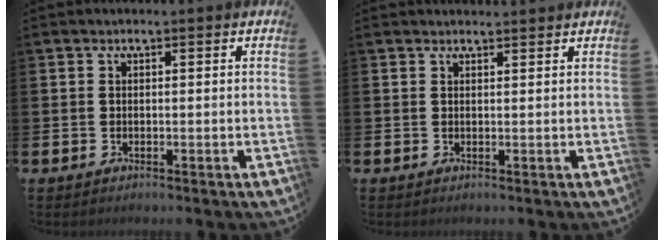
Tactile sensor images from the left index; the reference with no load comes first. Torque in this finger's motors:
{"motor_torque": [-0.44, -0.84, 0.29, 0.04]}